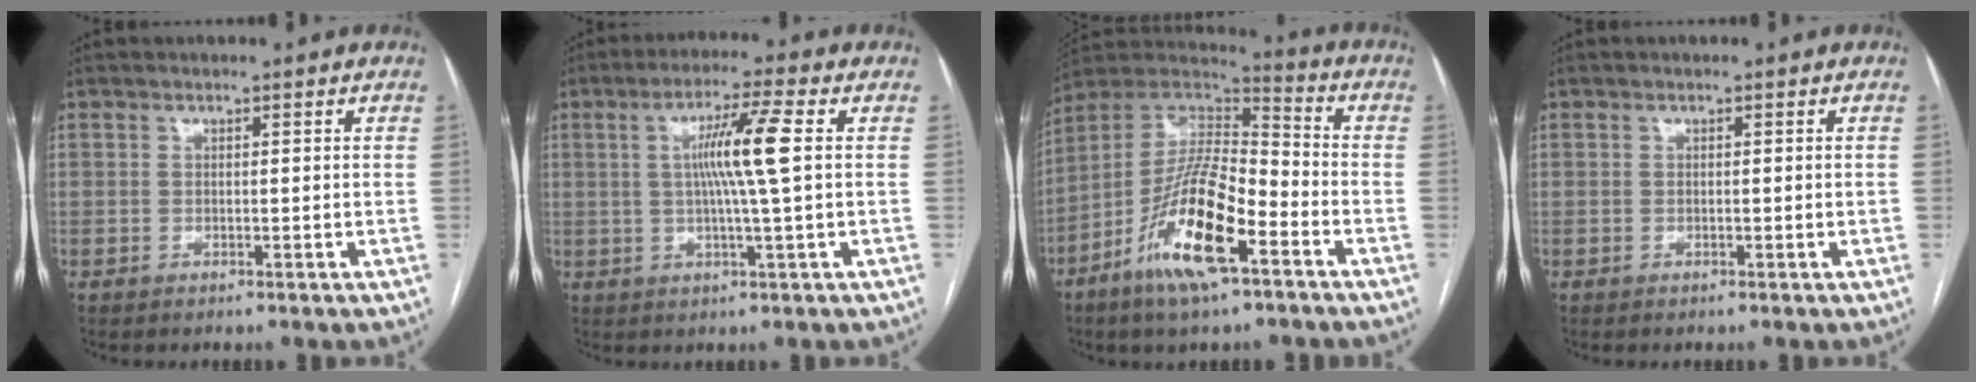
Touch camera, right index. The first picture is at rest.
{"total": 8.1, "force": [1.1, -1.0, 7.9], "torque": [-0.144, 0.002, 0.020]}
{"total": 16.8, "force": [-7.9, 3.6, 14.4], "torque": [-0.280, -0.007, -0.142]}
{"total": 0.7, "force": [-0.1, 0.1, 0.7], "torque": [-0.014, 0.001, 0.001]}